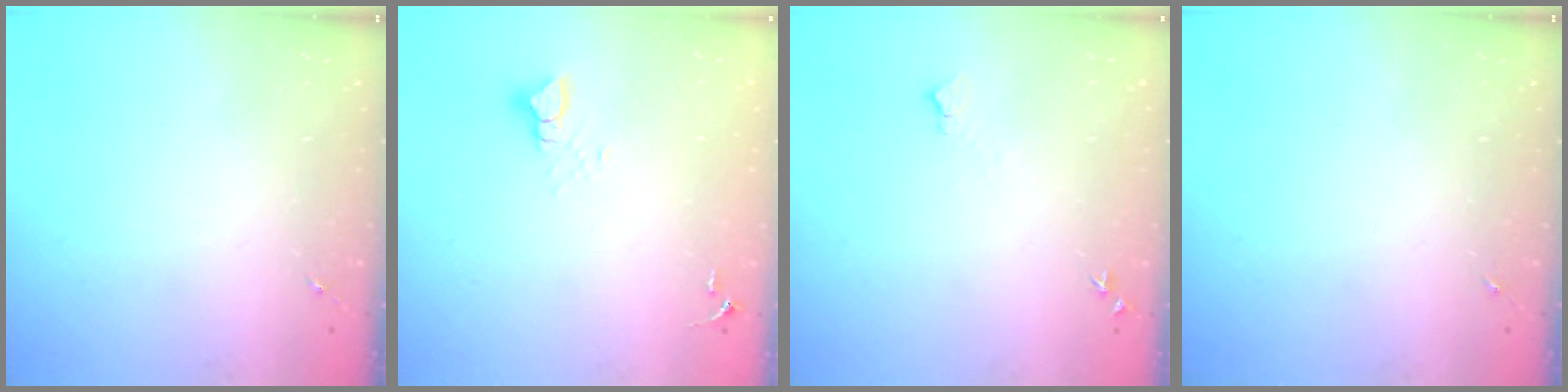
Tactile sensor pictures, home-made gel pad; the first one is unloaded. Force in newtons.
{"total": 3.9, "press": 3.9, "slide": 0.2}
{"total": 5.5, "press": 5.5, "slide": 0.7}
{"total": 0.0}